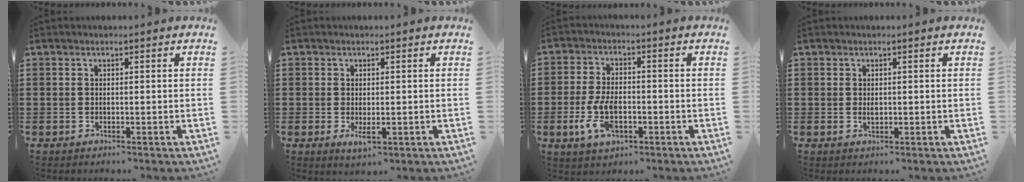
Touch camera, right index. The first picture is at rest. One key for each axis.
{"total": 2.4, "fx": -0.4, "fy": 0.8, "fz": 2.2, "tx": -0.046, "ty": -0.005, "tz": -0.007}
{"total": 6.9, "fx": -1.9, "fy": 3.2, "fz": 5.7, "tx": -0.140, "ty": -0.007, "tz": -0.041}
{"total": 1.0, "fx": 0.1, "fy": 0.4, "fz": 0.9, "tx": -0.018, "ty": 0.002, "tz": 0.002}